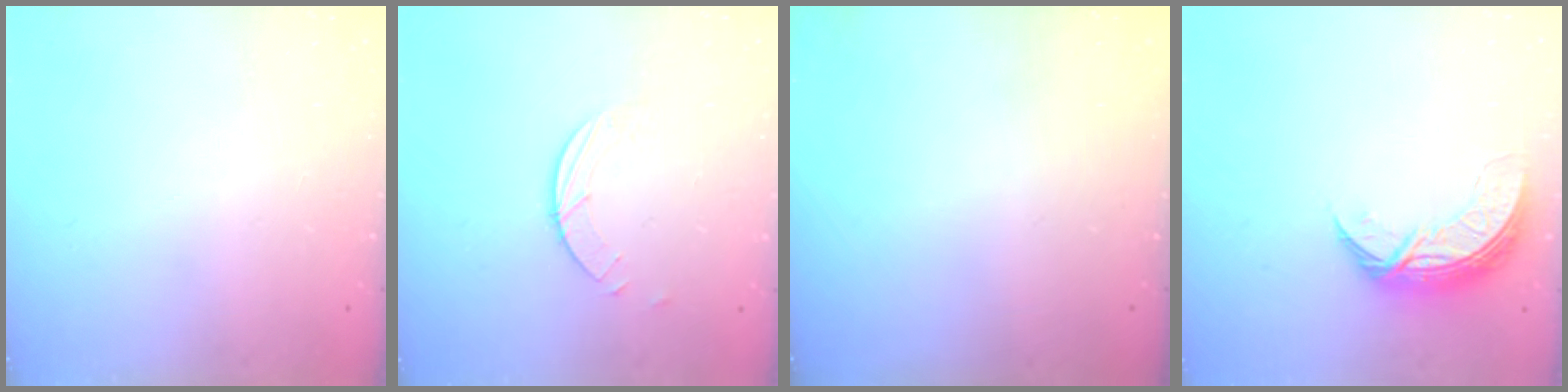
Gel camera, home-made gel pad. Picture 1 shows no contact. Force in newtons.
{"total": 1.5, "press": 1.5, "slide": 0.1}
{"total": 0.0}
{"total": 7.7, "press": 7.6, "slide": 0.7}